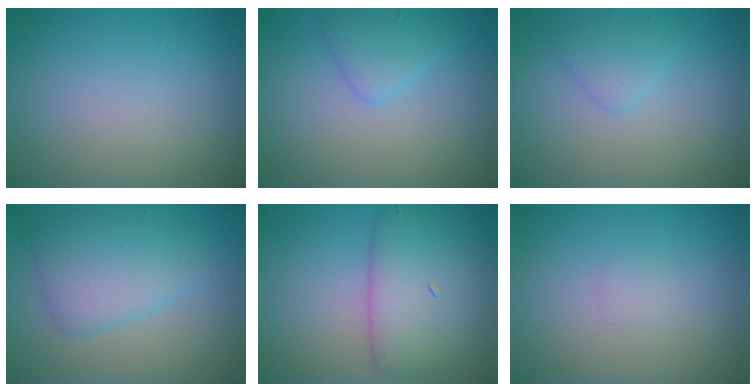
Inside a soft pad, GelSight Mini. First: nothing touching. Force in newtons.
{"total": 2.0, "press": 2.0, "slide": 0.1}
{"total": 1.7, "press": 1.7, "slide": 0.2}
{"total": 4.2, "press": 4.2, "slide": 0.0}
{"total": 5.6, "press": 5.6, "slide": 0.1}
{"total": 0.5, "press": 0.5, "slide": 0.0}